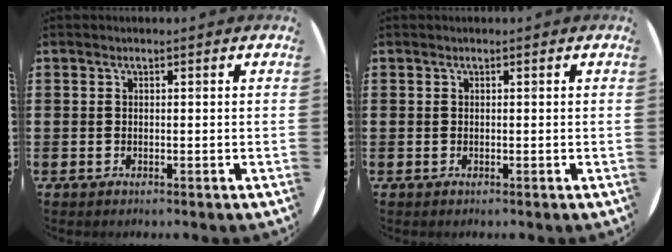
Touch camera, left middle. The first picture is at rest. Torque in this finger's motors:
{"motor_torque": [0.03, -0.03, -0.05, -0.01]}